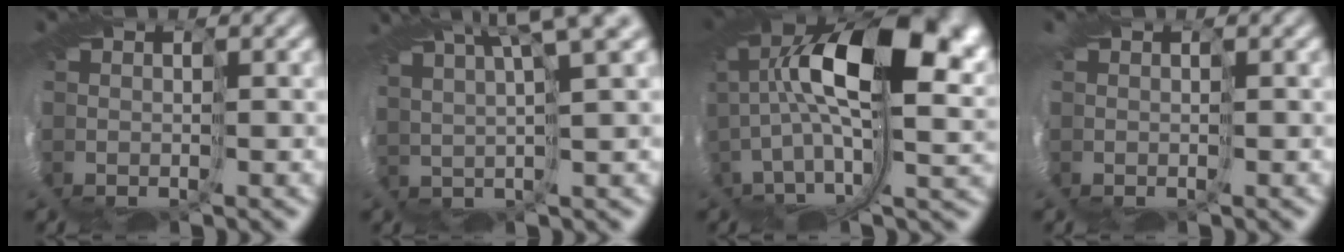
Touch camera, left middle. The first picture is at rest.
{"total": 5.7, "force": [4.5, -1.2, 3.3], "torque": [-0.029, 0.035, 0.038]}
{"total": 13.1, "force": [2.8, 4.8, 11.9], "torque": [-0.215, -0.003, 0.056]}
{"total": 0.6, "force": [0.1, -0.4, -0.4], "torque": [0.008, 0.000, 0.001]}